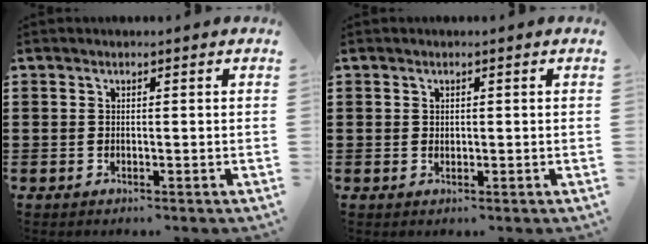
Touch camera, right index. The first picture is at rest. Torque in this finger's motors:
{"motor_torque": [2.14, 0.00, -0.03, -0.01]}